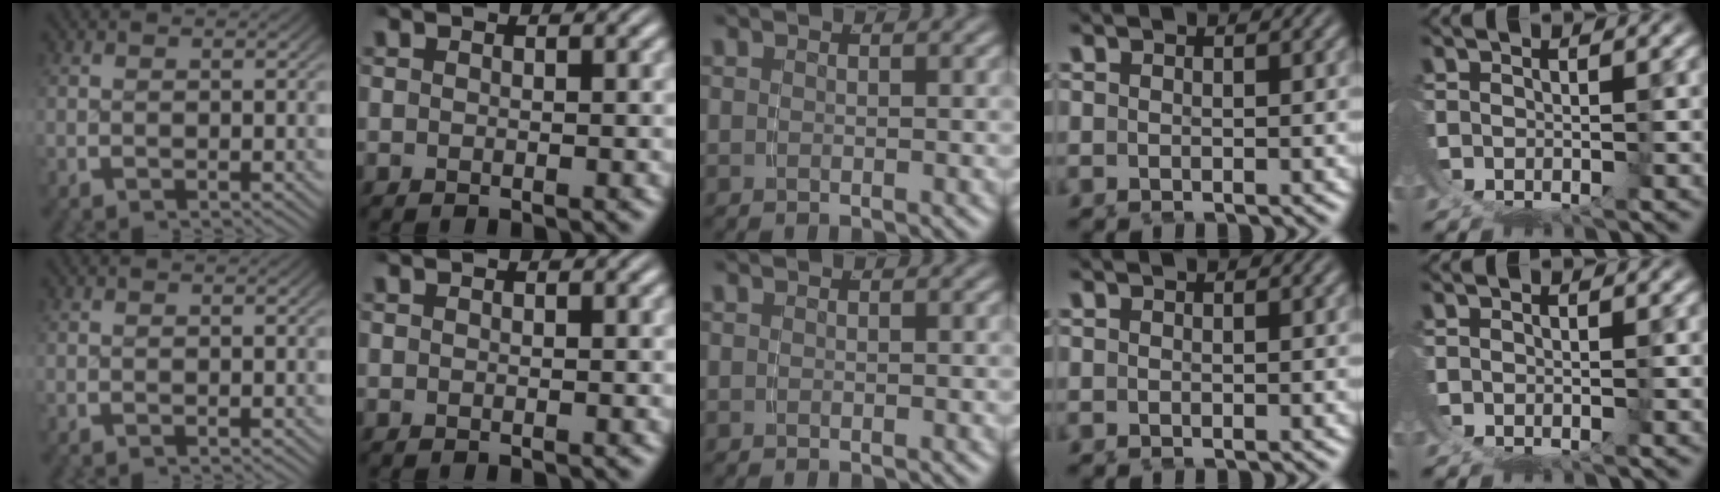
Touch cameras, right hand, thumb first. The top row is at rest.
{}